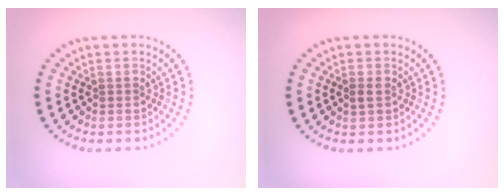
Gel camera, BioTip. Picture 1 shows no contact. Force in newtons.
{"total": 1.0, "press": 1.0, "slide": 0.1}